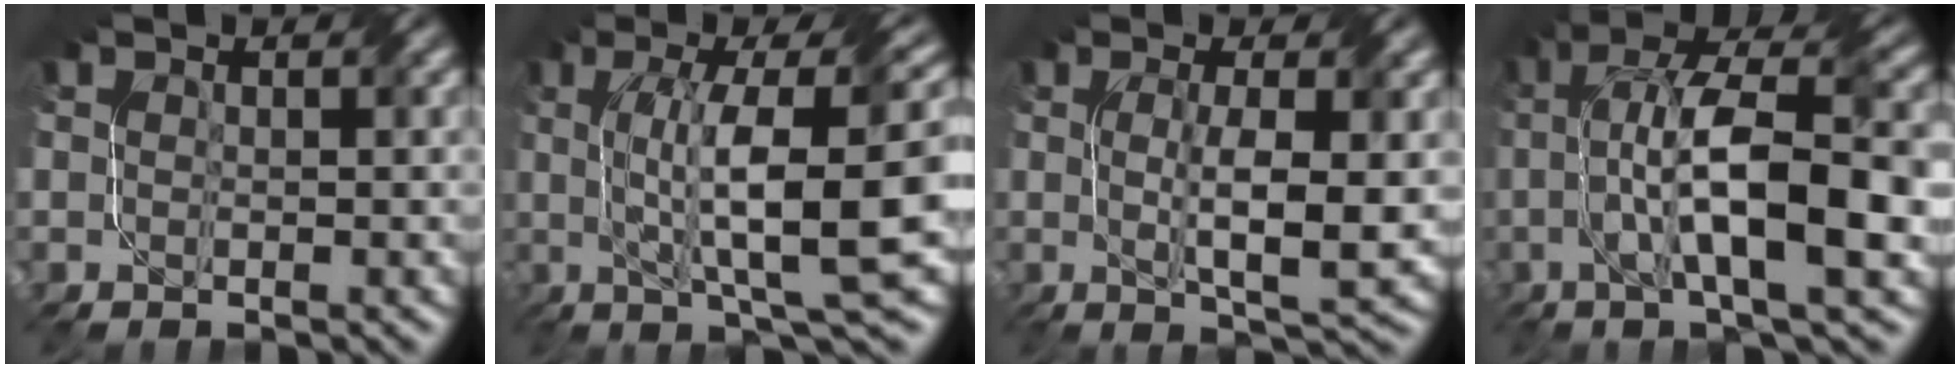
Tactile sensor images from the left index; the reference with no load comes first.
{"total": 11.9, "force": [1.2, 2.7, 11.5], "torque": [-0.167, 0.014, 0.023]}
{"total": 5.6, "force": [0.0, 1.1, 5.5], "torque": [-0.097, -0.006, 0.004]}
{"total": 12.3, "force": [-0.2, 3.3, 11.8], "torque": [-0.201, 0.019, -0.005]}